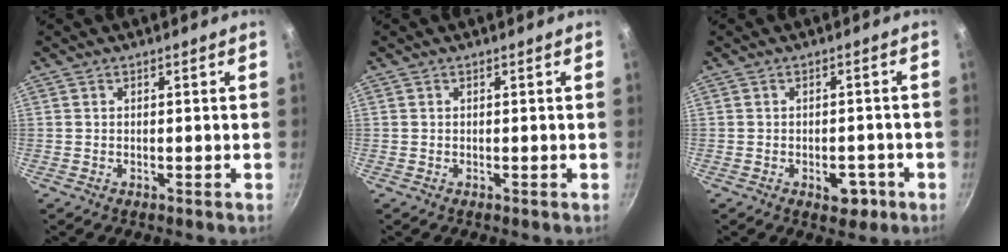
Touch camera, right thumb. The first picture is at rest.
{"total": 0.0}
{"total": 4.6, "force": [-2.1, 2.9, 2.8], "torque": [-0.016, 0.017, -0.020]}